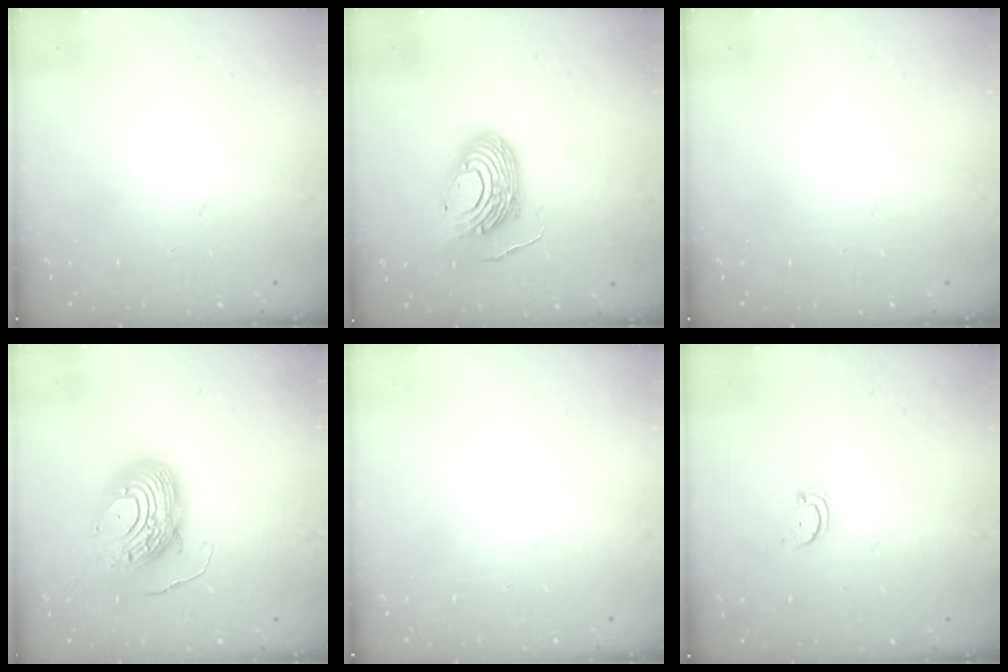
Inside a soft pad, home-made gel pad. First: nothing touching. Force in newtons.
{"total": 12.9, "press": 12.9, "slide": 1.2}
{"total": 0.0}
{"total": 13.4, "press": 13.4, "slide": 1.2}
{"total": 0.0}
{"total": 2.5, "press": 2.4, "slide": 0.5}